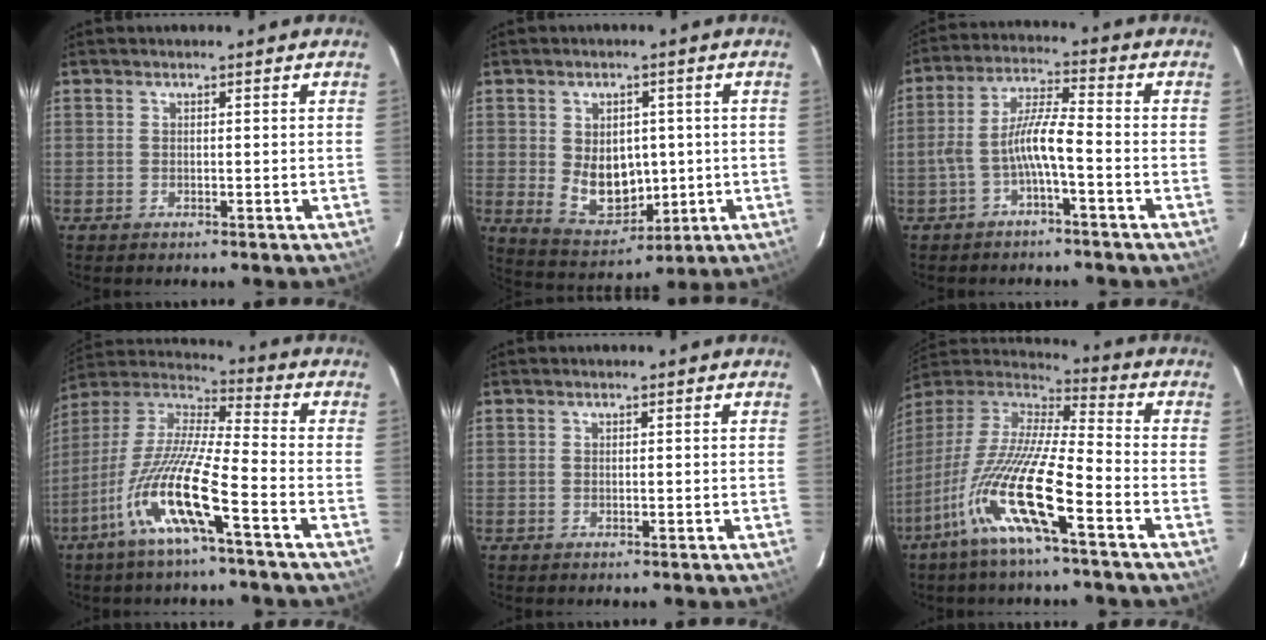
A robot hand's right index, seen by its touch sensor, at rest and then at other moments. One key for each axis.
{"total": 10.0, "fx": -0.1, "fy": 7.5, "fz": 6.6, "tx": -0.126, "ty": -0.009, "tz": 0.026}
{"total": 6.9, "fx": -2.8, "fy": 0.5, "fz": 6.3, "tx": -0.140, "ty": 0.014, "tz": -0.051}
{"total": 15.8, "fx": -8.3, "fy": 1.2, "fz": 13.4, "tx": -0.266, "ty": -0.020, "tz": -0.166}
{"total": 0.0}
{"total": 18.3, "fx": -9.6, "fy": 1.9, "fz": 15.5, "tx": -0.288, "ty": -0.033, "tz": -0.188}